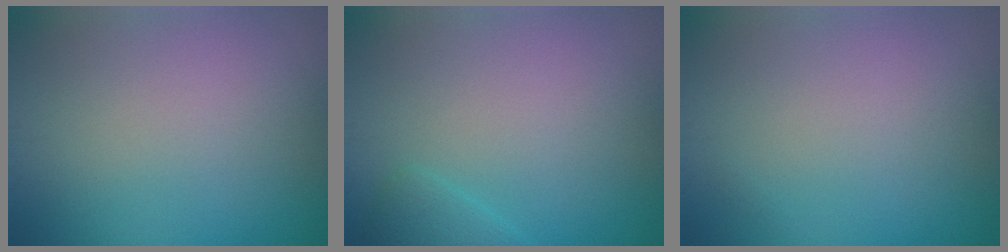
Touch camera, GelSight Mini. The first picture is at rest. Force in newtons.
{"total": 1.4, "press": 1.4, "slide": 0.1}
{"total": 0.0}